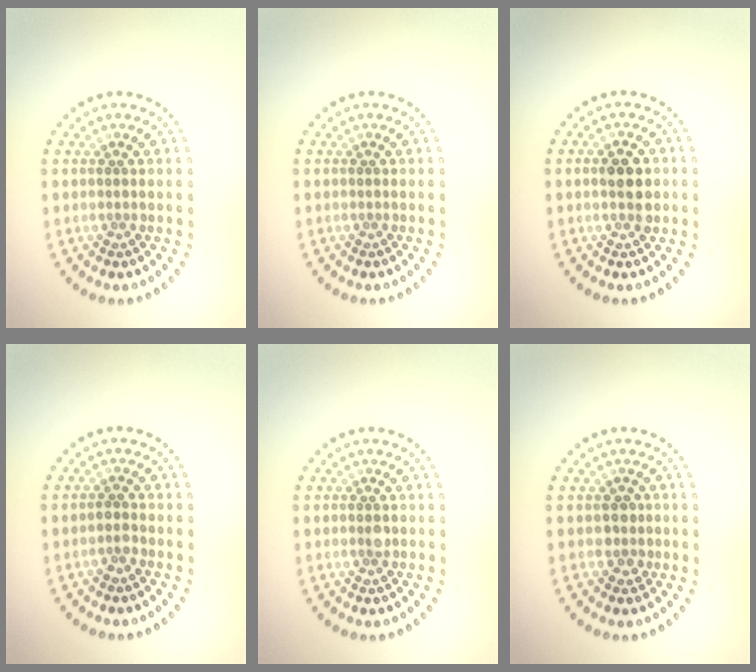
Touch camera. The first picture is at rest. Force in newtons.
{"total": 0.0}
{"total": 2.9, "press": 2.9, "slide": 0.1}
{"total": 0.8, "press": 0.8, "slide": 0.3}
{"total": 0.9, "press": 0.9, "slide": 0.0}
{"total": 1.5, "press": 1.2, "slide": 0.8}